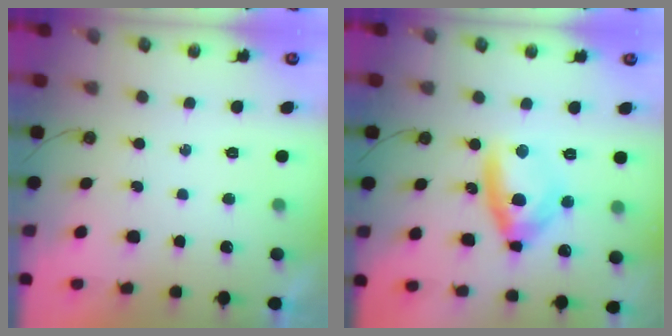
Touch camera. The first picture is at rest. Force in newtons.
{"total": 12.1, "press": 12.1, "slide": 1.2}